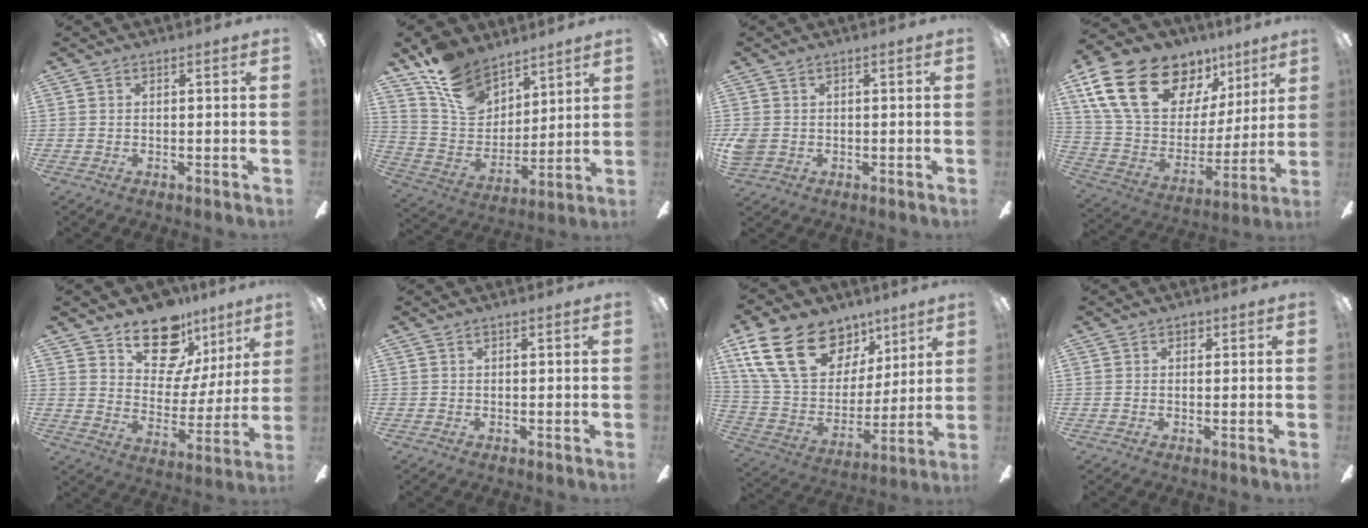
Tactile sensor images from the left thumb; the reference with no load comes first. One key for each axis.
{"total": 14.8, "fx": 10.8, "fy": 8.7, "fz": 5.3, "tx": -0.111, "ty": -0.062, "tz": 0.211}
{"total": 3.5, "fx": -0.2, "fy": 3.0, "fz": 1.8, "tx": -0.037, "ty": 0.006, "tz": -0.002}
{"total": 23.7, "fx": 13.8, "fy": 14.1, "fz": 13.1, "tx": -0.244, "ty": -0.063, "tz": 0.260}
{"total": 17.1, "fx": 12.2, "fy": 9.4, "fz": 7.5, "tx": -0.114, "ty": -0.080, "tz": 0.221}
{"total": 0.0}
{"total": 24.6, "fx": 13.0, "fy": 15.7, "fz": 13.7, "tx": -0.259, "ty": -0.054, "tz": 0.240}
{"total": 1.3, "fx": 0.6, "fy": 1.0, "fz": 0.6, "tx": -0.004, "ty": 0.002, "tz": 0.008}